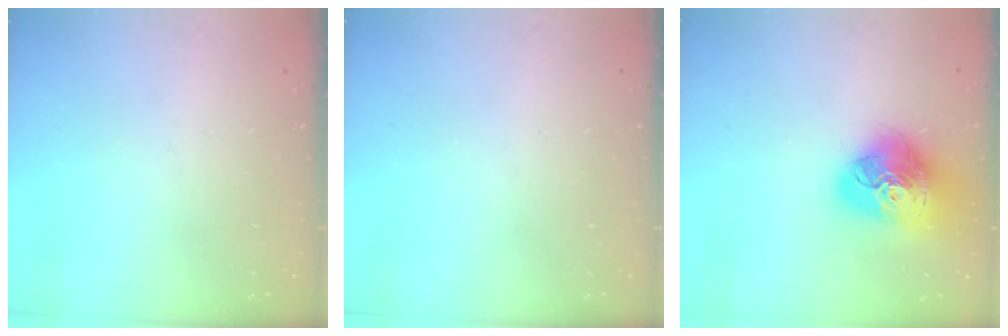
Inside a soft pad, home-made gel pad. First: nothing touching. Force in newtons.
{"total": 0.0}
{"total": 21.4, "press": 21.3, "slide": 2.3}